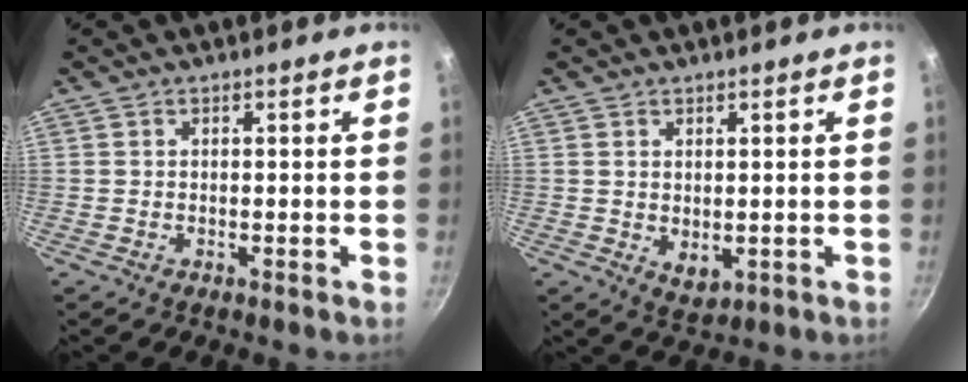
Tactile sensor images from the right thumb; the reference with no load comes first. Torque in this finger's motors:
{"motor_torque": [-0.30, 0.22, 0.64, 0.11, -0.03]}